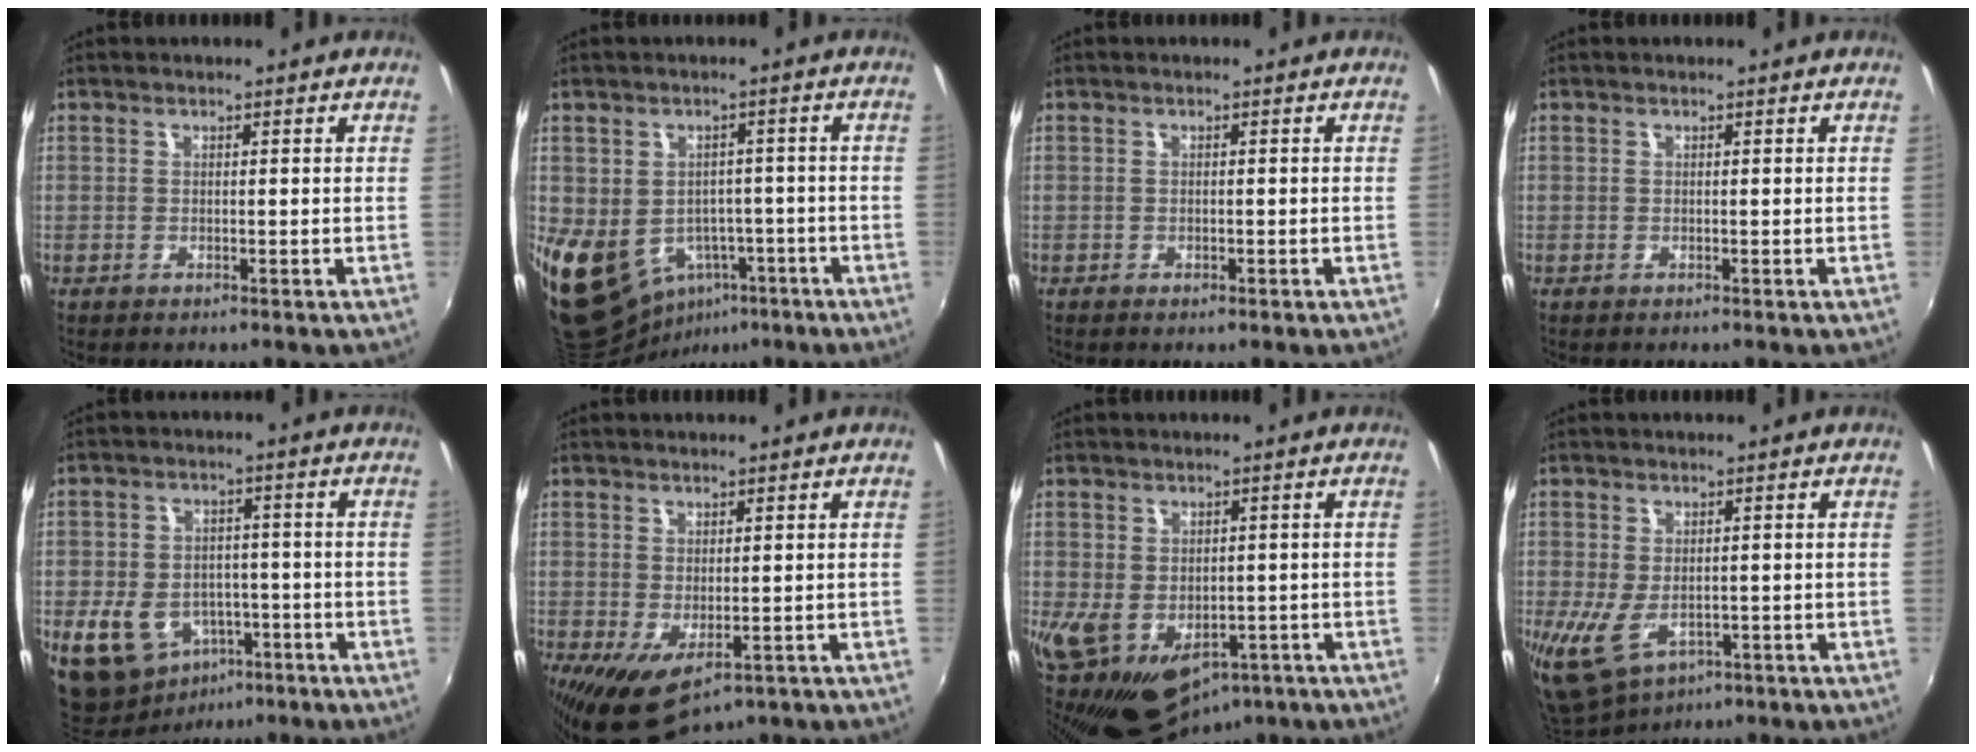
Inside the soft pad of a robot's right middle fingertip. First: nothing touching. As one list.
[{"total": 12.3, "force": [-3.8, 9.9, 6.2], "torque": [-0.137, -0.005, -0.032]}, {"total": 0.9, "force": [-0.6, 0.6, 0.4], "torque": [-0.008, -0.006, -0.011]}, {"total": 0.0}, {"total": 13.0, "force": [-5.9, 9.7, 6.4], "torque": [-0.163, 0.001, -0.073]}, {"total": 6.3, "force": [-1.7, 3.3, 5.0], "torque": [-0.087, -0.029, -0.018]}, {"total": 14.6, "force": [-5.8, 9.8, 9.1], "torque": [-0.190, -0.042, -0.071]}, {"total": 7.8, "force": [-2.0, 5.0, 5.7], "torque": [-0.109, -0.025, -0.023]}]